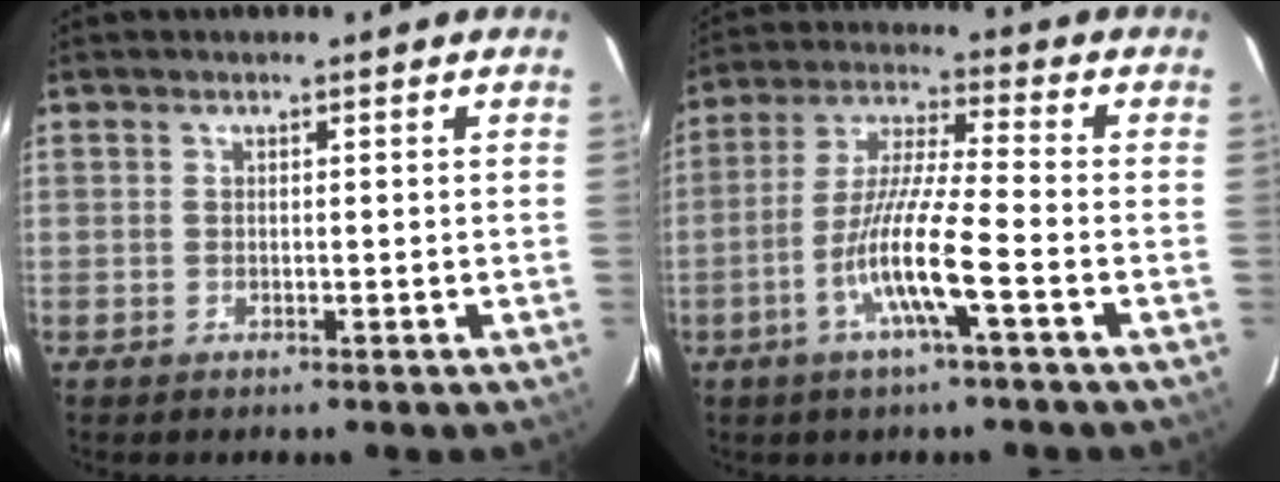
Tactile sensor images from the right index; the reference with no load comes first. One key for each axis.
{"total": 10.8, "fx": -4.1, "fy": -0.1, "fz": 10.0, "tx": -0.198, "ty": -0.003, "tz": -0.082}